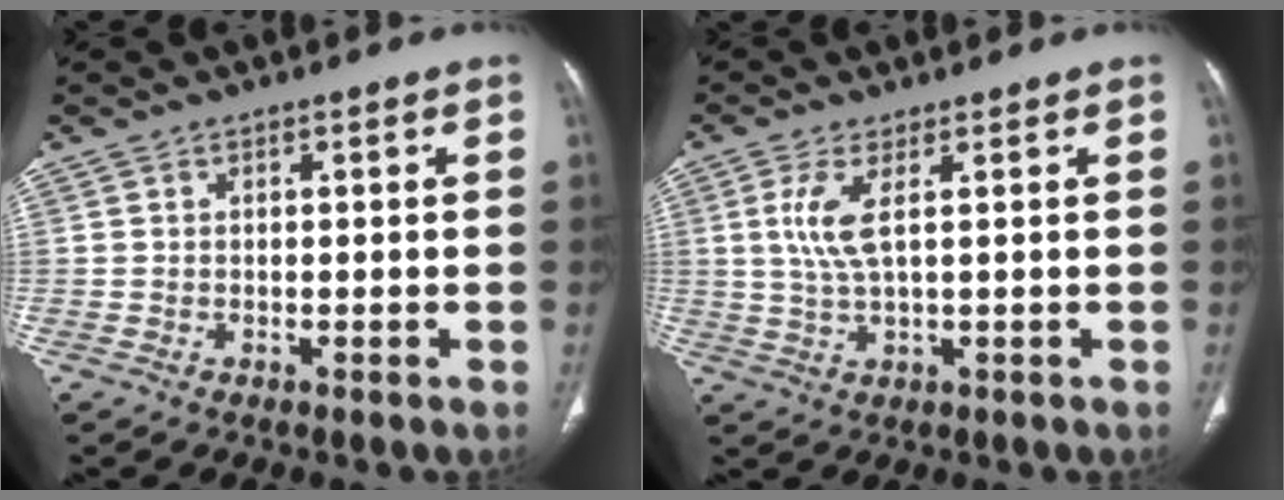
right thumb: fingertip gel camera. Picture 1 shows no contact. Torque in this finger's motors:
{"motor_torque": [-0.36, 0.52, 0.22, 0.41, -0.03]}